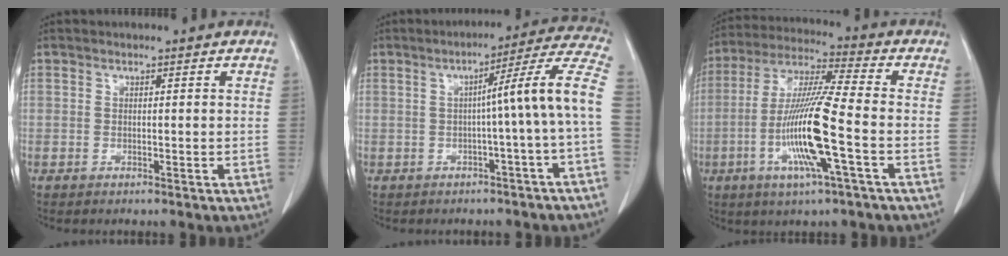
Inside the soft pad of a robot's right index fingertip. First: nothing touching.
{"total": 10.7, "force": [-0.9, -1.9, 10.5], "torque": [-0.129, 0.025, -0.017]}
{"total": 14.3, "force": [-3.8, 0.0, 13.8], "torque": [-0.280, -0.008, -0.077]}